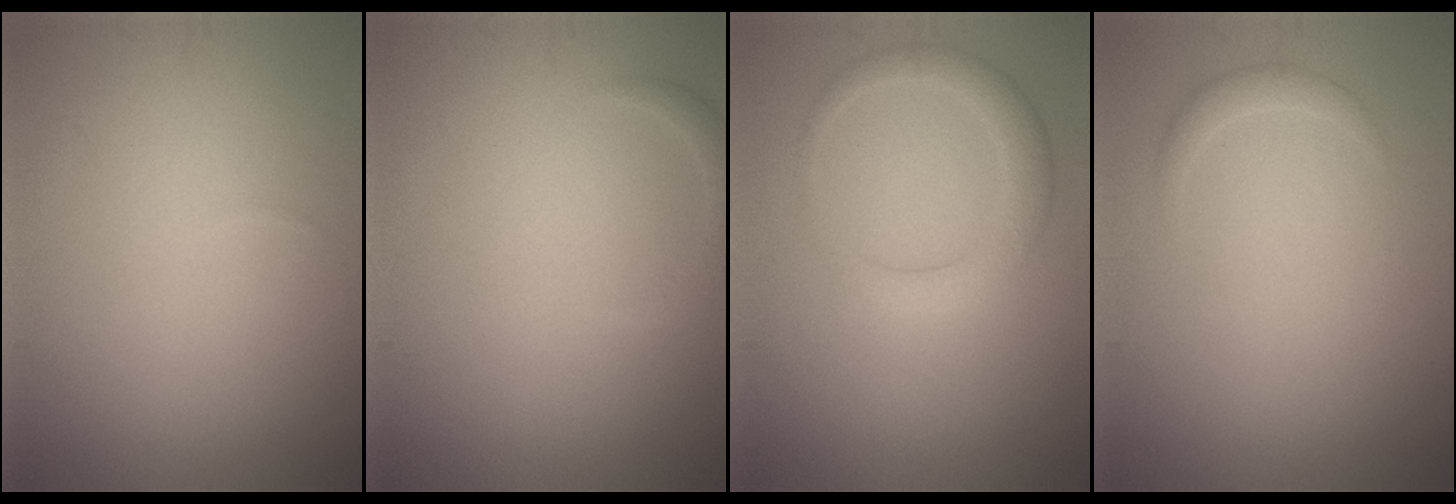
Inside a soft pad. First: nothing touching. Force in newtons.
{"total": 1.2, "press": 1.2, "slide": 0.2}
{"total": 2.8, "press": 2.8, "slide": 0.3}
{"total": 0.9, "press": 0.9, "slide": 0.0}